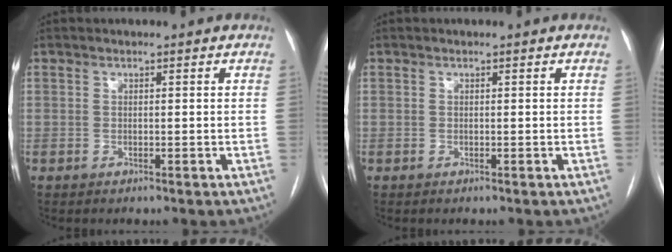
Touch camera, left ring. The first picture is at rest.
{"total": 0.0}